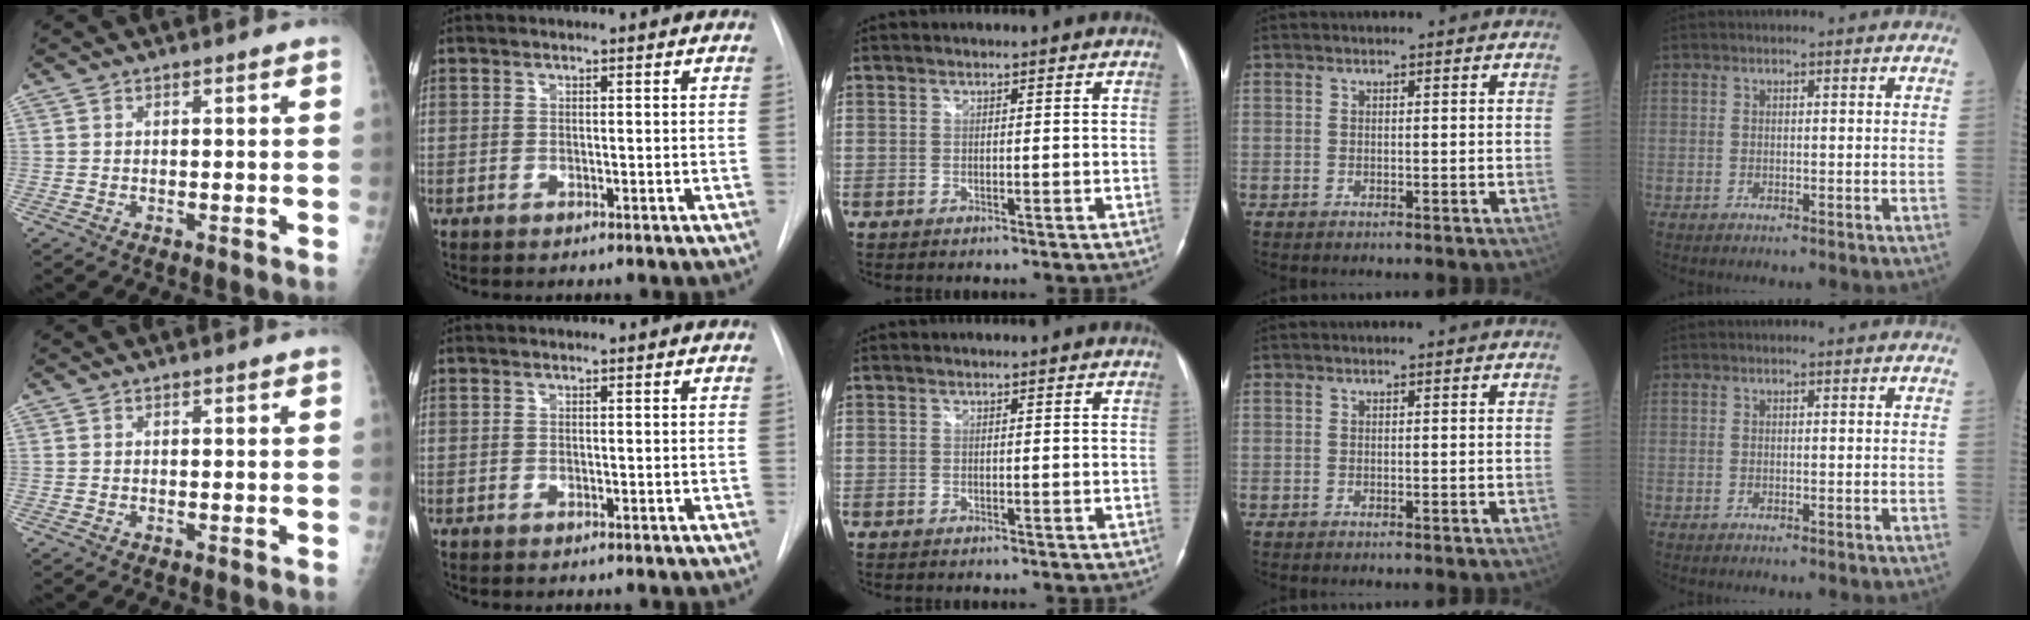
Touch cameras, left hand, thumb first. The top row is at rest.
{}